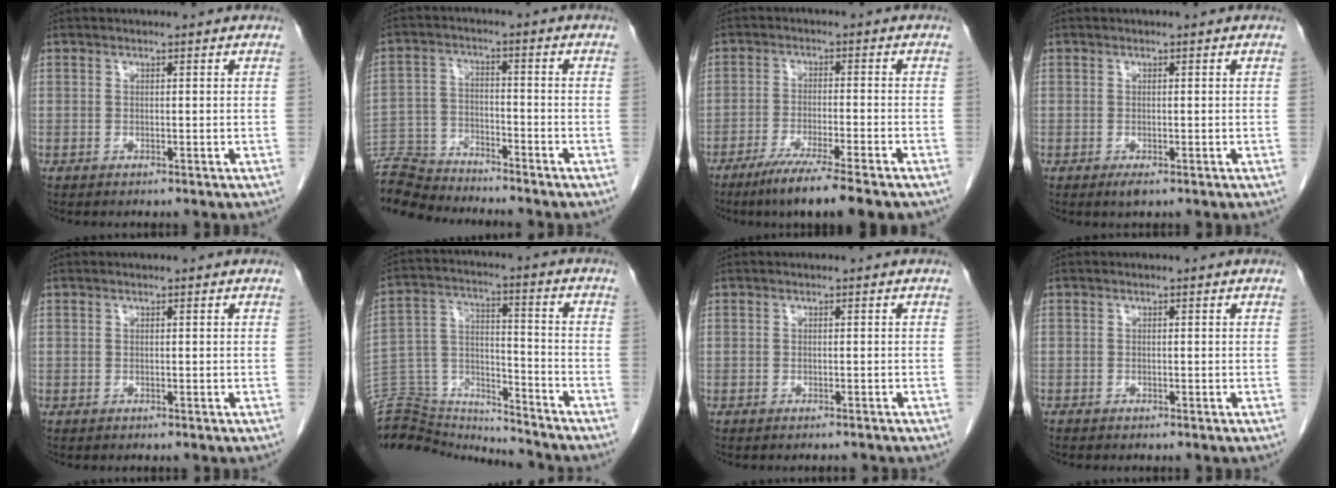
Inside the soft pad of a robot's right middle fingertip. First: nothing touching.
{"total": 10.0, "force": [-9.9, 0.7, 1.3], "torque": [-0.029, -0.001, -0.184]}
{"total": 9.8, "force": [-7.3, -0.2, 6.5], "torque": [-0.103, -0.026, -0.115]}
{"total": 1.2, "force": [-0.7, 0.3, 1.0], "torque": [-0.015, -0.003, -0.008]}
{"total": 0.0}
{"total": 17.7, "force": [-17.0, 4.2, 3.0], "torque": [-0.079, 0.046, -0.273]}
{"total": 1.7, "force": [-1.6, 0.1, 0.4], "torque": [-0.011, -0.004, -0.020]}
{"total": 1.0, "force": [-0.9, 0.3, 0.3], "torque": [-0.010, -0.001, -0.016]}